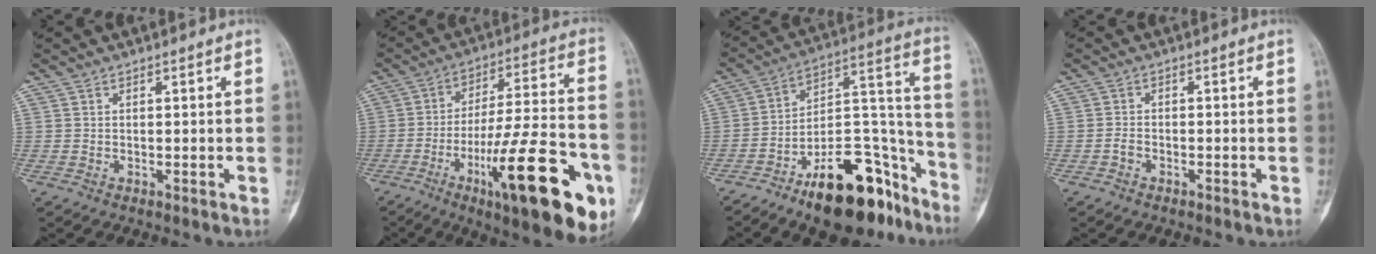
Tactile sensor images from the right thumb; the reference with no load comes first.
{"total": 26.2, "force": [-10.5, 6.6, 23.1], "torque": [-0.318, 0.038, -0.152]}
{"total": 25.6, "force": [-17.1, 10.2, 16.0], "torque": [-0.177, 0.113, -0.275]}
{"total": 1.4, "force": [-0.8, 0.9, 0.7], "torque": [-0.016, 0.007, -0.018]}